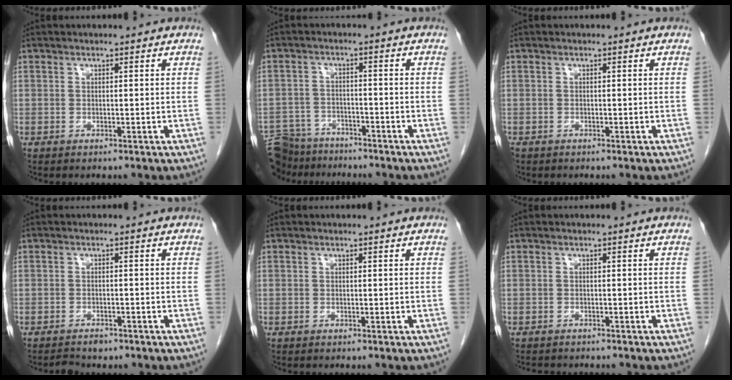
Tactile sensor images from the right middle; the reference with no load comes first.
{"total": 9.3, "force": [-8.5, 3.6, 1.1], "torque": [-0.022, 0.008, -0.136]}
{"total": 0.8, "force": [-0.5, 0.5, 0.1], "torque": [-0.008, 0.002, -0.010]}
{"total": 2.2, "force": [-1.9, 1.0, 0.4], "torque": [-0.012, -0.001, -0.028]}
{"total": 0.0}
{"total": 3.5, "force": [-3.1, 1.1, 1.2], "torque": [-0.019, -0.005, -0.038]}